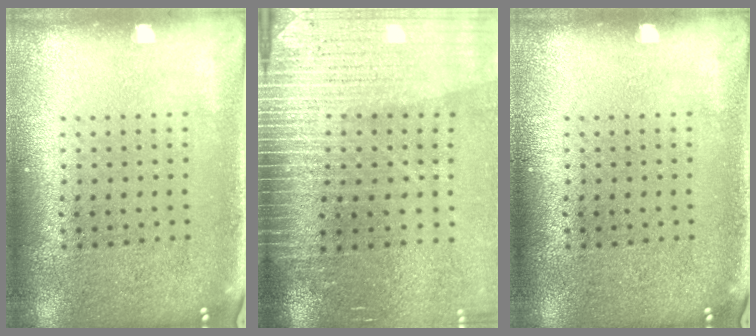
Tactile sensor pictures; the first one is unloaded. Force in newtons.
{"total": 3.6, "press": 3.4, "slide": 1.2}
{"total": 0.0}